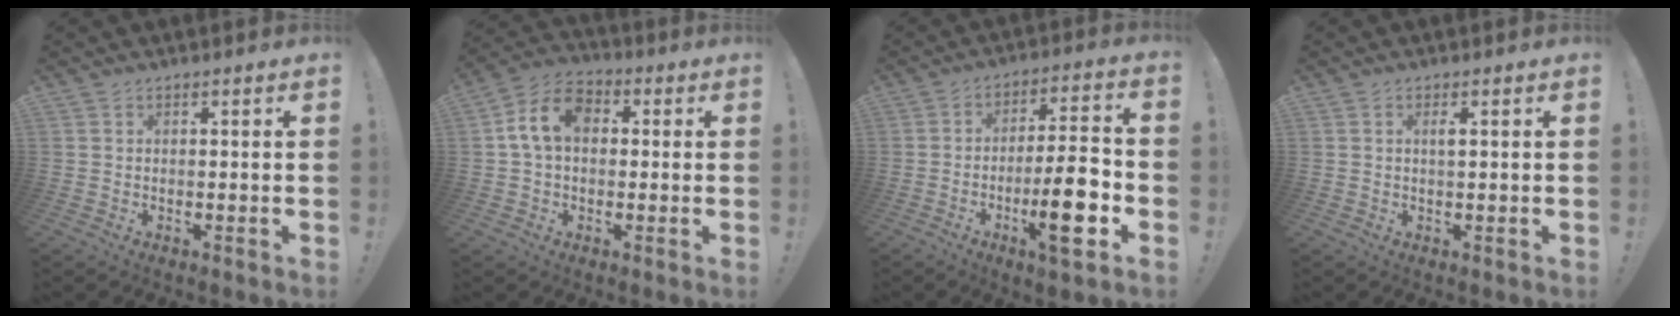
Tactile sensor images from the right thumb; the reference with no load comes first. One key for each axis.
{"total": 10.9, "fx": 1.9, "fy": 7.7, "fz": 7.5, "tx": -0.139, "ty": 0.021, "tz": 0.039}
{"total": 15.0, "fx": -5.2, "fy": 3.2, "fz": 13.6, "tx": -0.207, "ty": 0.014, "tz": -0.083}
{"total": 1.3, "fx": 0.4, "fy": 0.0, "fz": 1.3, "tx": -0.011, "ty": -0.006, "tz": 0.002}